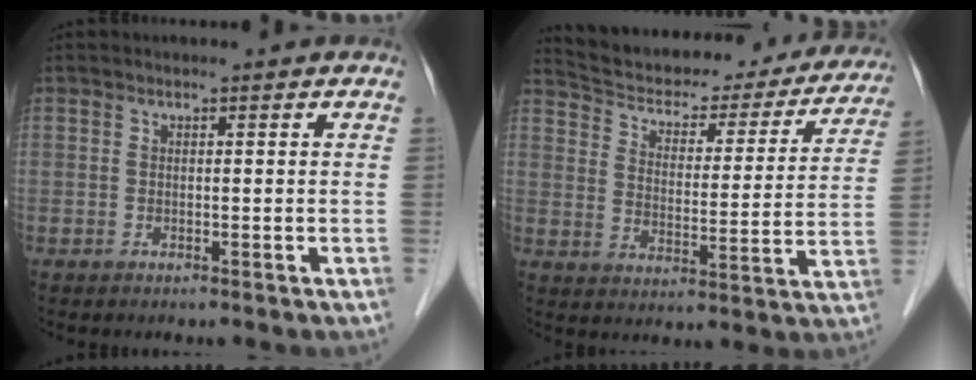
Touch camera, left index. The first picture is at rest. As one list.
[{"total": 25.1, "force": [22.7, 7.3, 7.7], "torque": [-0.120, -0.016, 0.293]}]